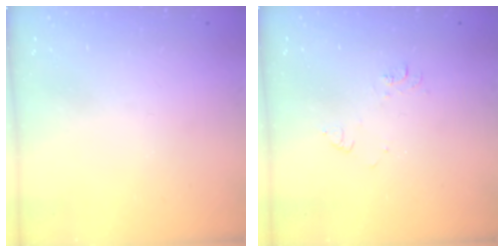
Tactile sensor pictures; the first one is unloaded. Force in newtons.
{"total": 6.2, "press": 6.2, "slide": 0.5}